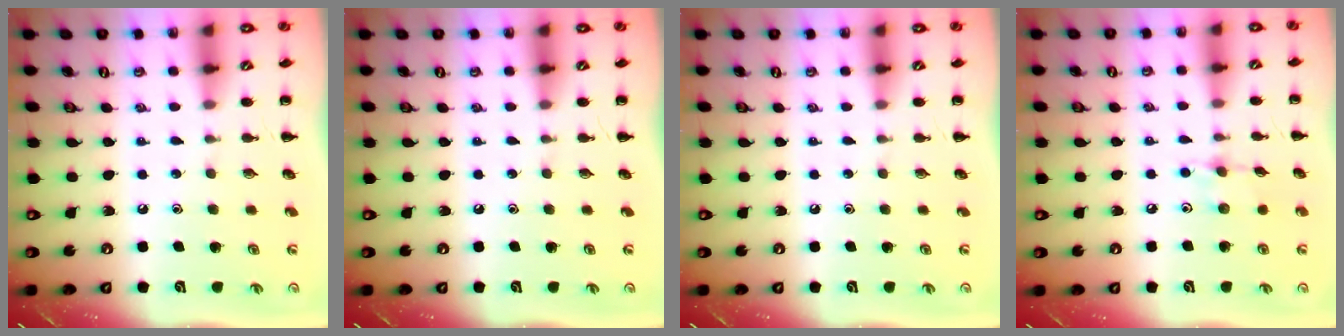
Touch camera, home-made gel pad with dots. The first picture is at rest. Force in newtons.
{"total": 0.0}
{"total": 0.0}
{"total": 5.5, "press": 5.5, "slide": 1.0}